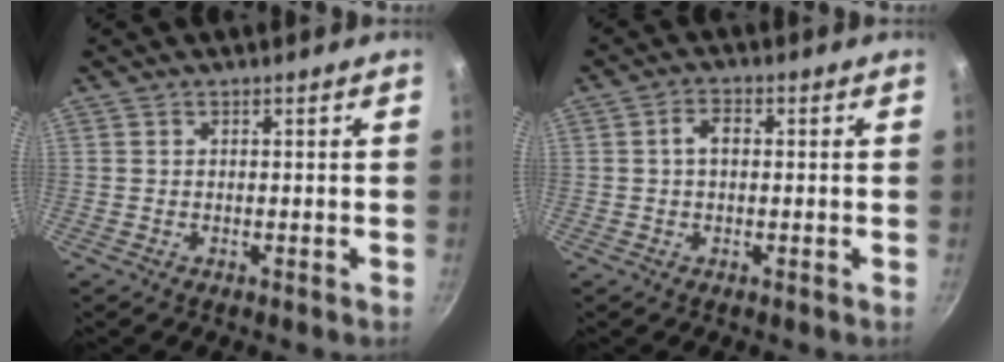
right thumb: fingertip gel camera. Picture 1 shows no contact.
{"total": 3.2, "force": [0.2, 2.0, 2.4], "torque": [-0.038, 0.011, 0.000]}